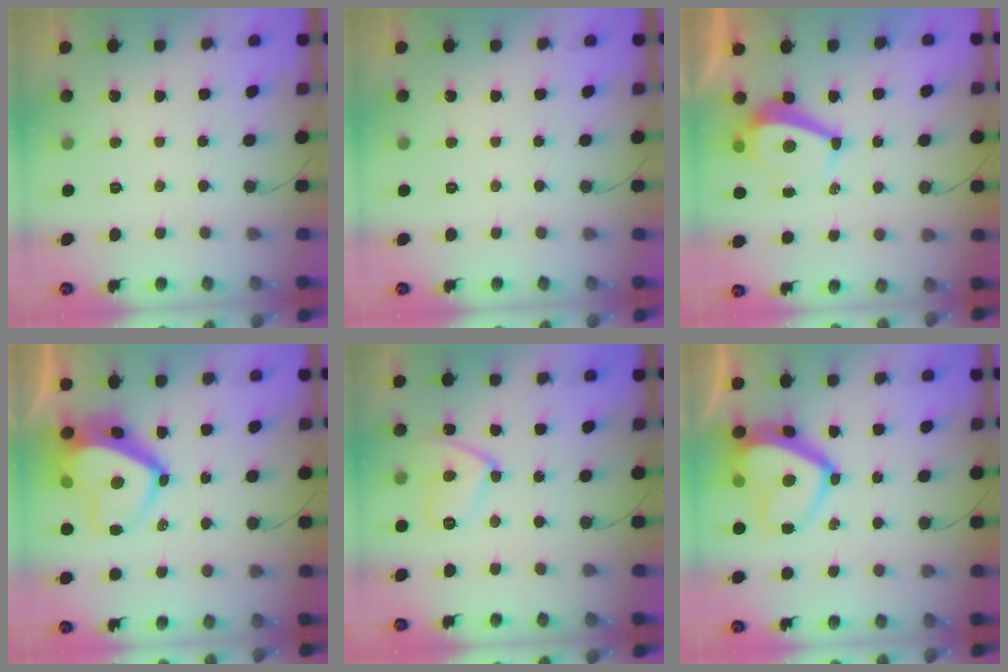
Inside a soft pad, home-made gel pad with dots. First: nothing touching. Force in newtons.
{"total": 0.0}
{"total": 5.6, "press": 5.6, "slide": 0.2}
{"total": 13.2, "press": 12.9, "slide": 2.5}
{"total": 9.4, "press": 9.3, "slide": 0.8}
{"total": 14.6, "press": 14.6, "slide": 1.3}